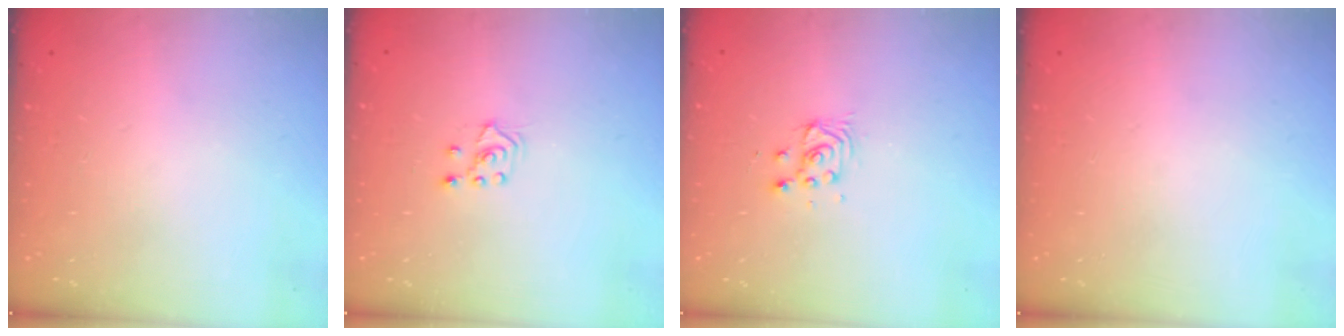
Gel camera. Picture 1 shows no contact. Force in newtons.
{"total": 3.0, "press": 2.9, "slide": 0.7}
{"total": 3.1, "press": 3.1, "slide": 0.3}
{"total": 0.0}